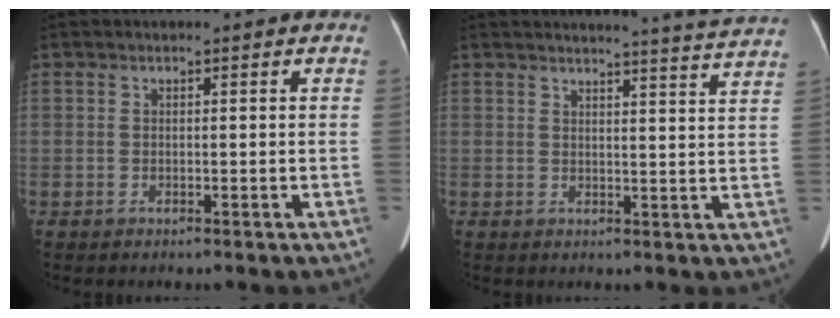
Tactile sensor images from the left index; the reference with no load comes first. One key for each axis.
{"total": 9.2, "fx": 8.8, "fy": -2.0, "fz": 1.8, "tx": -0.033, "ty": -0.044, "tz": 0.091}